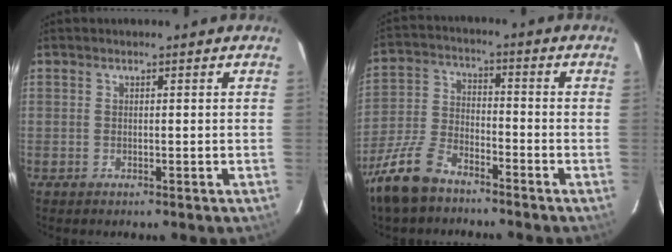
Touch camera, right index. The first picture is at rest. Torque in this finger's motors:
{"motor_torque": [0.10, -0.60, -0.34, -0.19]}